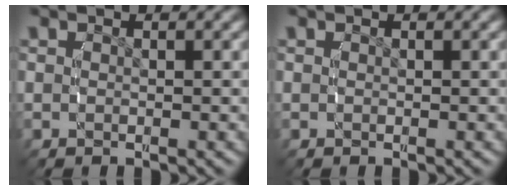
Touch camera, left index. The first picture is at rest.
{"total": 0.0}